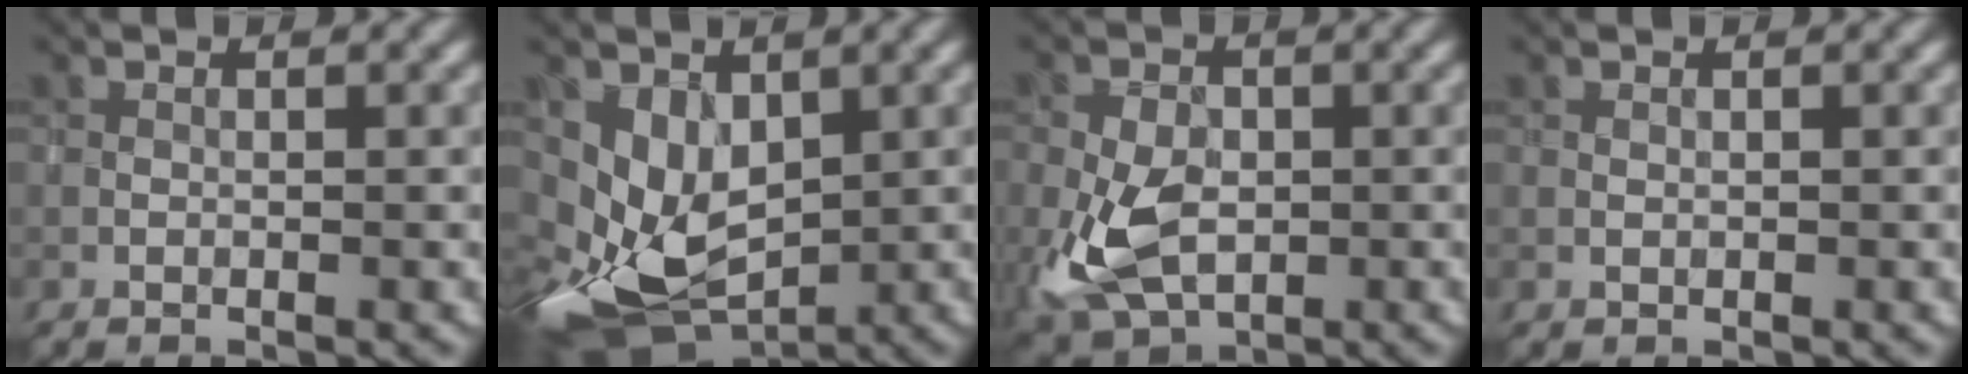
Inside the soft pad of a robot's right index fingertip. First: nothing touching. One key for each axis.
{"total": 6.4, "fx": 0.5, "fy": 4.8, "fz": 4.3, "tx": -0.100, "ty": -0.023, "tz": 0.014}
{"total": 6.6, "fx": -1.3, "fy": 4.4, "fz": 4.8, "tx": -0.107, "ty": -0.008, "tz": -0.029}
{"total": 0.0}